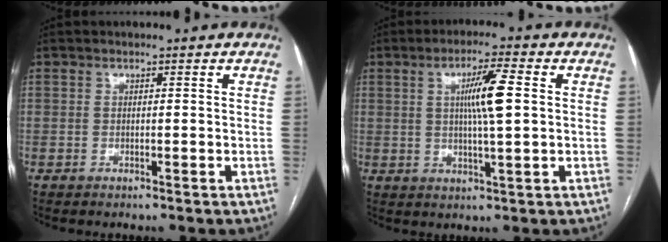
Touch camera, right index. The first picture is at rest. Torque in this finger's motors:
{"motor_torque": [0.87, 0.01, 0.46, 0.06]}